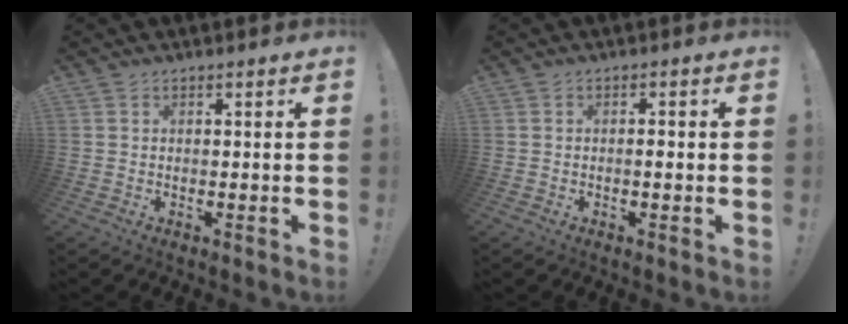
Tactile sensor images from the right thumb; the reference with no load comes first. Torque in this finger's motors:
{"motor_torque": [0.01, -0.15, 0.00, 0.15, -0.02]}